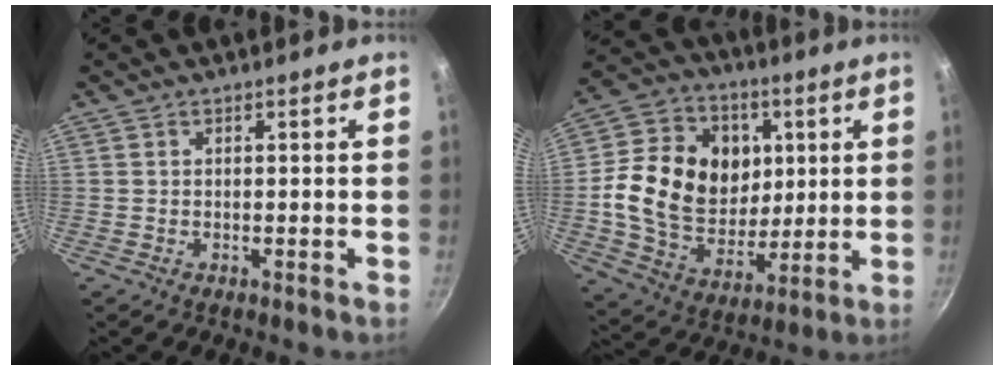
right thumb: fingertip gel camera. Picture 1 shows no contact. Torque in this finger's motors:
{"motor_torque": [-0.40, 1.08, 1.11, -0.53, 0.19]}